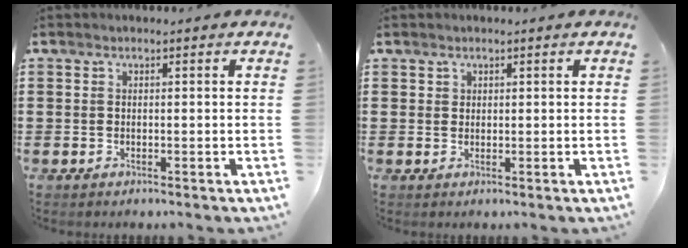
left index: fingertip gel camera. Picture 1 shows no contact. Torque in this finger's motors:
{"motor_torque": [0.26, 0.34, -0.01, -0.01]}